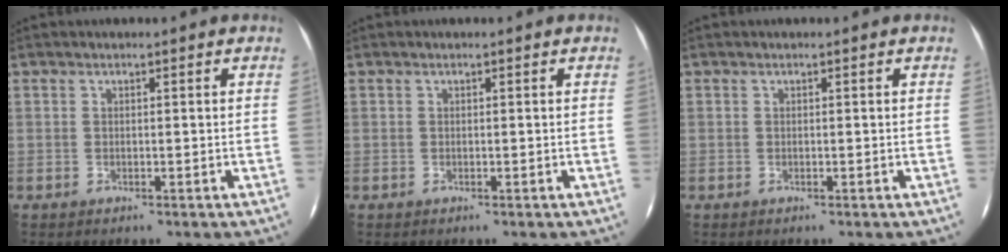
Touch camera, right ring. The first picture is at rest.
{"total": 0.0}
{"total": 0.0}